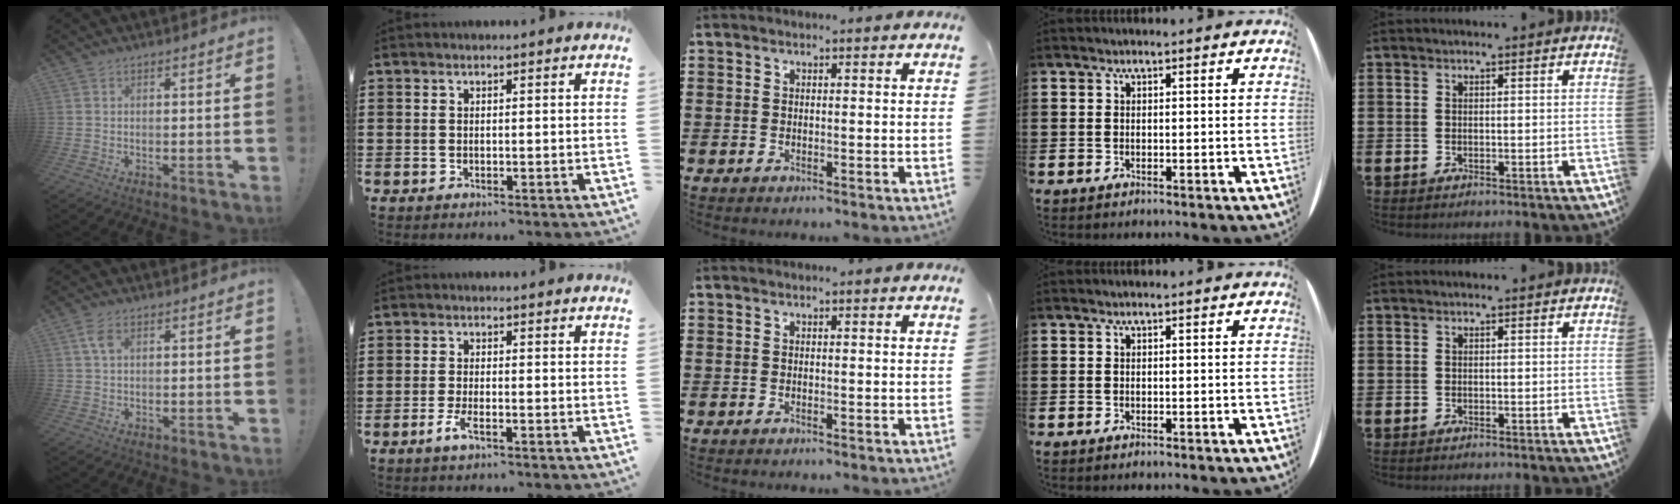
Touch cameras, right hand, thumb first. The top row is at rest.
{"thumb": {"total": 3.8, "force": [1.3, 1.9, 3.0], "torque": [-0.064, 0.006, 0.025]}, "index": {"total": 2.8, "force": [-1.4, 0.7, 2.4], "torque": [-0.061, -0.009, -0.031]}}